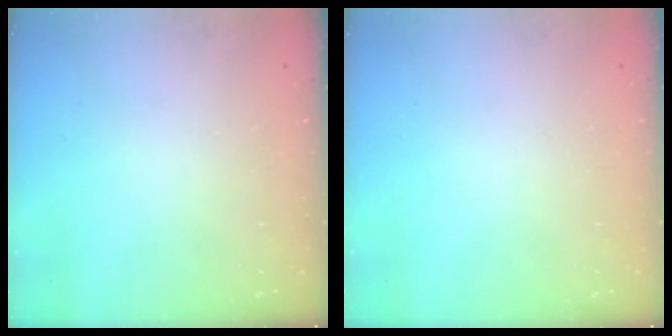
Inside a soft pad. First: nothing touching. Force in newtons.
{"total": 0.0}